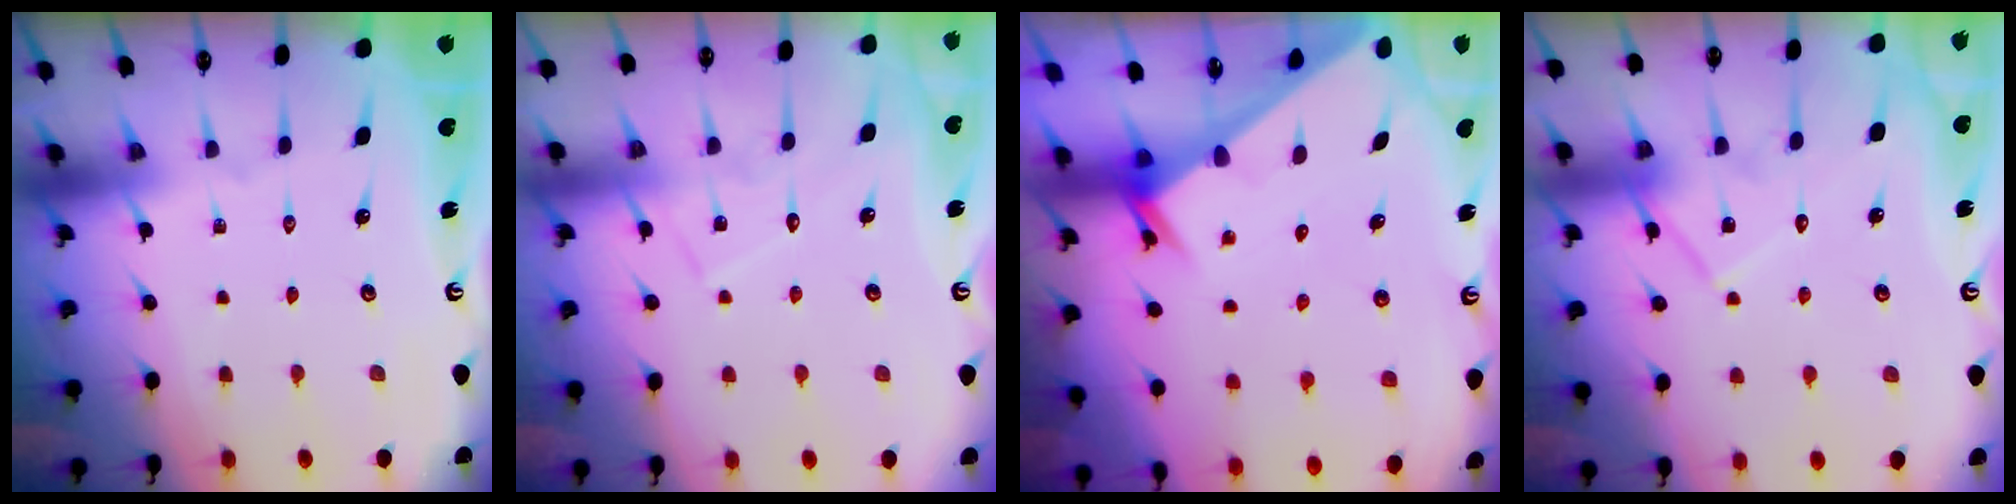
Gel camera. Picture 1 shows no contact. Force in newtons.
{"total": 7.0, "press": 6.9, "slide": 0.6}
{"total": 2.1, "press": 2.1, "slide": 0.1}
{"total": 12.9, "press": 12.9, "slide": 0.9}